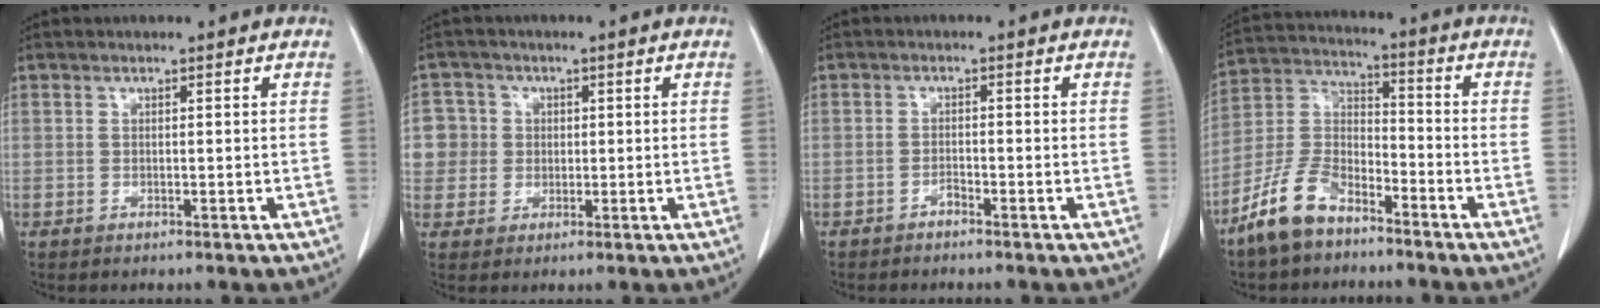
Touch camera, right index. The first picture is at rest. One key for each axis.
{"total": 6.0, "fx": 0.7, "fy": 5.9, "fz": 0.2, "tx": -0.002, "ty": 0.020, "tz": 0.017}
{"total": 1.1, "fx": -1.0, "fy": 0.0, "fz": 0.4, "tx": -0.007, "ty": 0.002, "tz": -0.017}
{"total": 10.5, "fx": -7.7, "fy": 4.6, "fz": 5.5, "tx": -0.129, "ty": 0.006, "tz": -0.158}